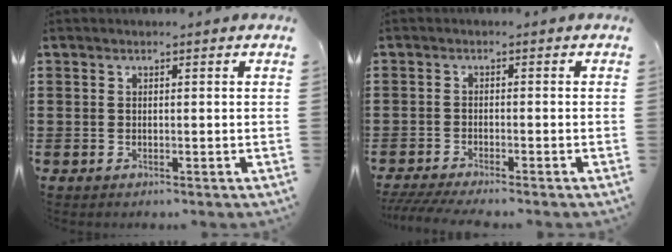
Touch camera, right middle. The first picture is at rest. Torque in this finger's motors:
{"motor_torque": [1.20, 0.23, 0.36, 0.09]}